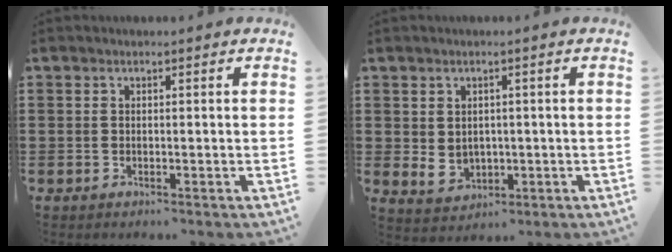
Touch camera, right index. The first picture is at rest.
{"total": 2.8, "force": [0.6, 2.4, 1.1], "torque": [-0.022, 0.004, 0.008]}